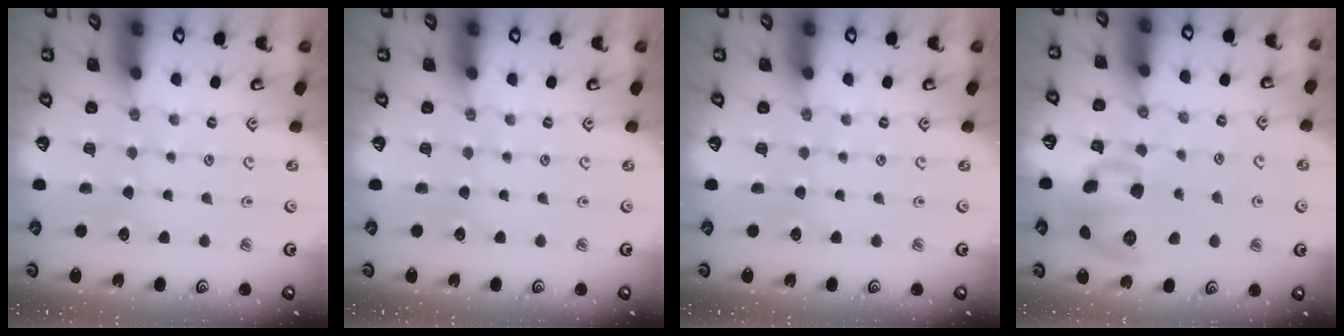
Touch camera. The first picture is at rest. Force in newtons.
{"total": 0.0}
{"total": 0.0}
{"total": 13.0, "press": 12.8, "slide": 2.3}